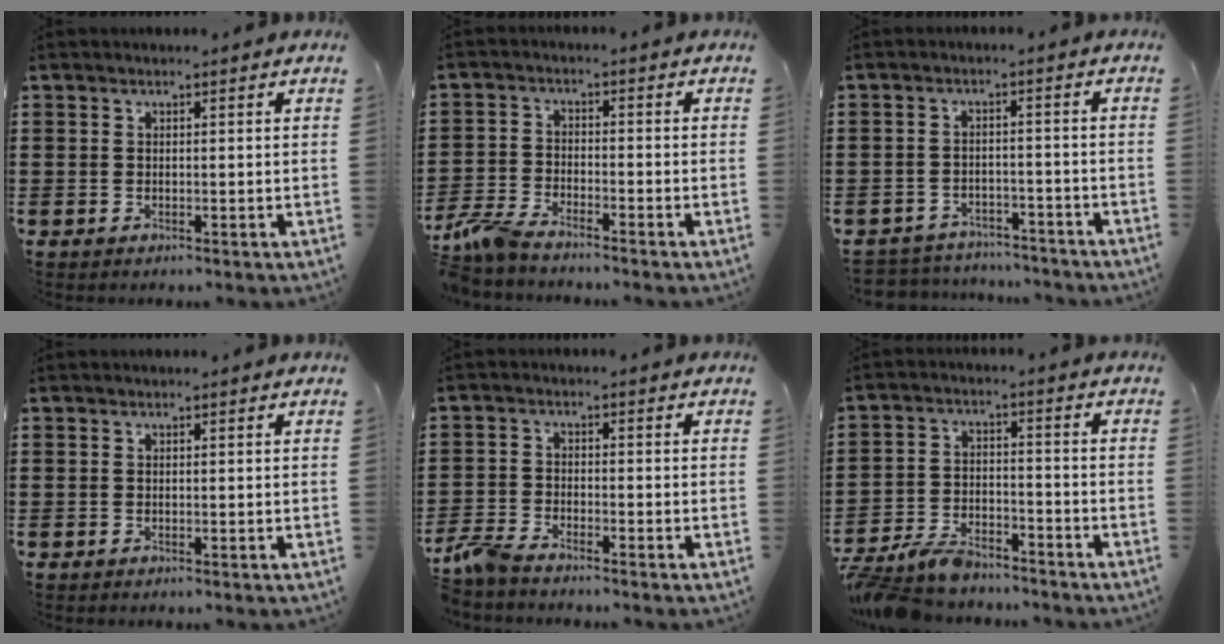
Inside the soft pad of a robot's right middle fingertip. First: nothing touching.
{"total": 4.9, "force": [-4.3, 0.7, 2.2], "torque": [-0.071, -0.010, -0.091]}
{"total": 3.7, "force": [-3.7, 0.4, -0.2], "torque": [-0.004, 0.000, -0.079]}
{"total": 0.0}
{"total": 3.7, "force": [-3.3, 0.5, 1.5], "torque": [-0.054, -0.007, -0.074]}
{"total": 6.5, "force": [-6.0, 1.5, 2.0], "torque": [-0.056, 0.004, -0.120]}